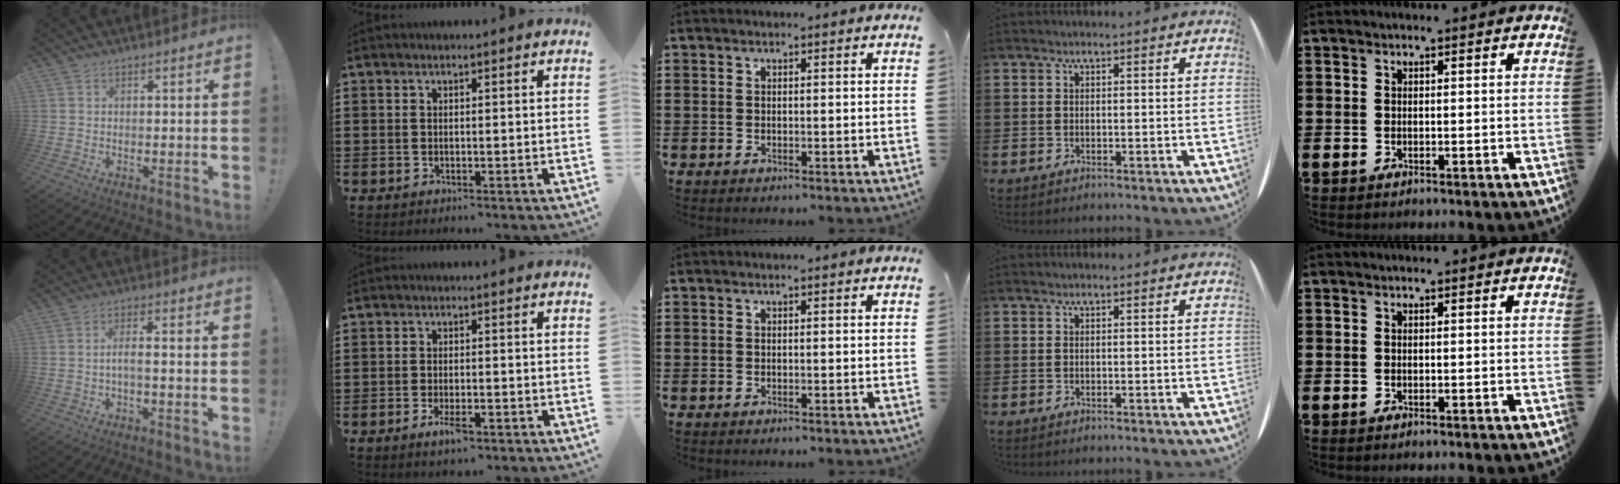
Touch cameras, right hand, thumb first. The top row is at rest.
{"thumb": {"total": 3.8, "force": [-1.1, 0.2, 3.6], "torque": [-0.074, -0.004, -0.023]}, "index": {"total": 3.0, "force": [-1.7, 0.8, 2.3], "torque": [-0.045, -0.004, -0.030]}}